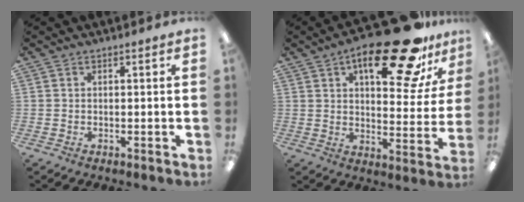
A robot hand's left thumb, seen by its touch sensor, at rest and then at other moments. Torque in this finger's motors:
{"motor_torque": [0.71, 0.89, 1.59, -1.20, 0.31]}